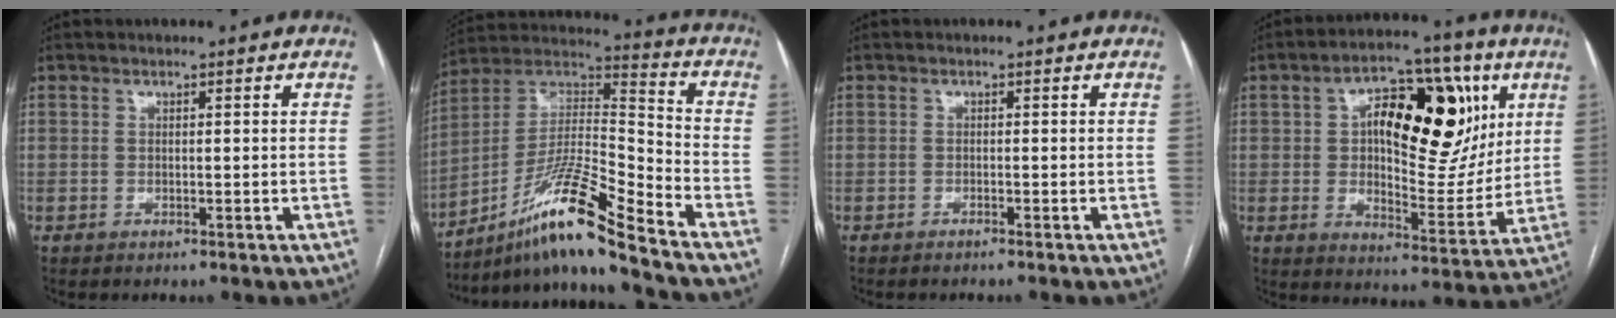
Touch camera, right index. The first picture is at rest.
{"total": 15.2, "force": [-11.2, -0.9, 10.3], "torque": [-0.195, 0.016, -0.201]}
{"total": 0.6, "force": [-0.5, -0.1, 0.2], "torque": [-0.006, 0.000, -0.011]}
{"total": 19.9, "force": [5.7, 8.6, 17.0], "torque": [-0.249, 0.030, 0.089]}